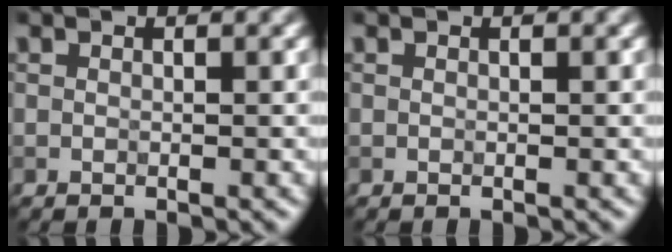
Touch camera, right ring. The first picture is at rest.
{"total": 0.0}